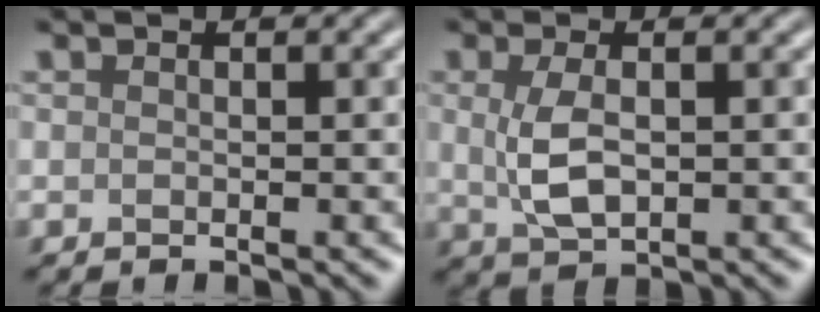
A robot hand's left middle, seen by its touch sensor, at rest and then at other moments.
{"total": 3.5, "force": [0.3, 1.7, 3.0], "torque": [-0.073, -0.001, 0.008]}